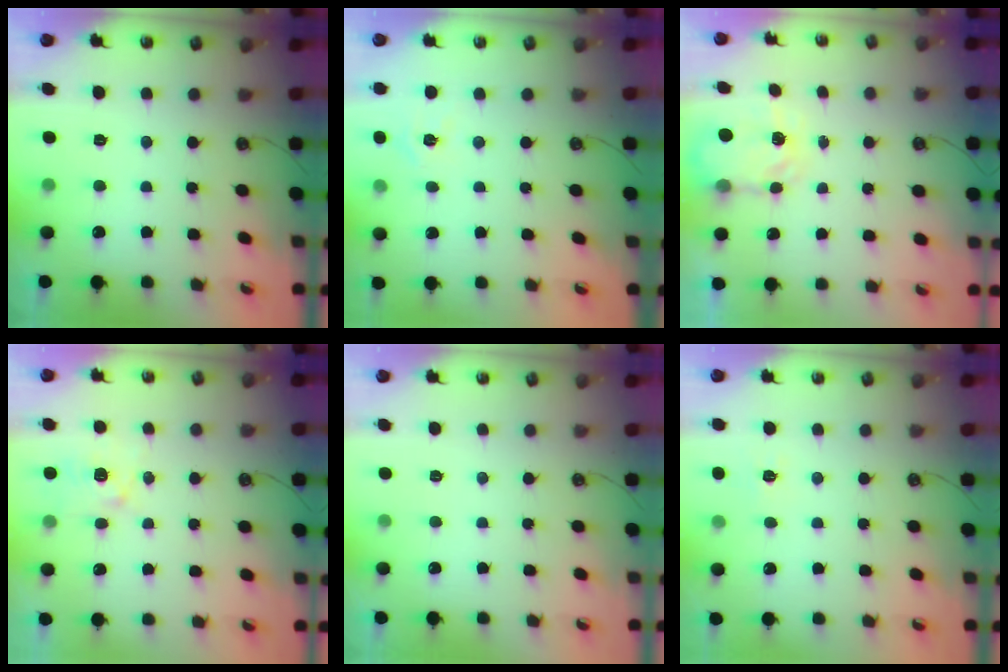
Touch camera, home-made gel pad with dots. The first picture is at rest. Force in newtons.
{"total": 4.7, "press": 4.7, "slide": 0.6}
{"total": 4.6, "press": 4.5, "slide": 0.3}
{"total": 5.4, "press": 5.4, "slide": 0.5}
{"total": 0.0}
{"total": 5.5, "press": 5.5, "slide": 0.7}